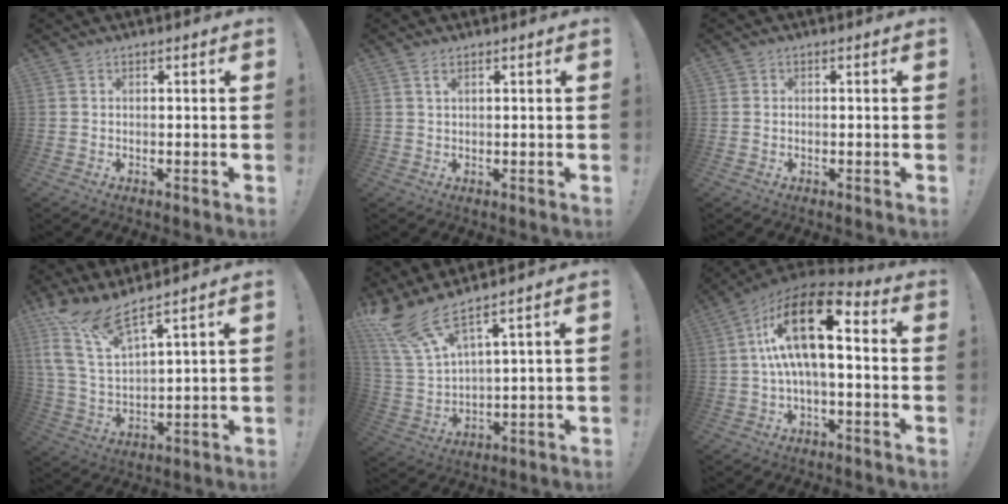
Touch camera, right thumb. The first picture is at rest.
{"total": 1.7, "force": [0.9, 0.5, 1.3], "torque": [-0.024, 0.000, 0.016]}
{"total": 0.6, "force": [0.2, 0.5, 0.0], "torque": [-0.001, 0.001, 0.003]}
{"total": 11.9, "force": [9.4, 2.2, 6.9], "torque": [-0.146, -0.049, 0.168]}
{"total": 11.0, "force": [8.2, 2.3, 7.0], "torque": [-0.148, -0.044, 0.148]}
{"total": 17.8, "force": [4.1, 7.0, 15.9], "torque": [-0.280, -0.016, 0.066]}